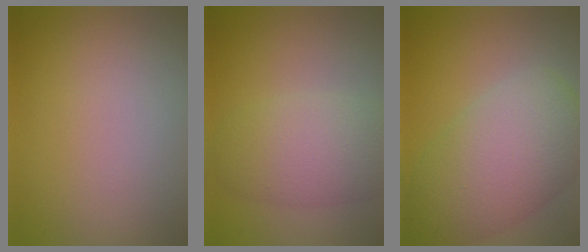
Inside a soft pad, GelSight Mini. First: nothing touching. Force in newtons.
{"total": 5.6, "press": 5.6, "slide": 0.2}
{"total": 9.2, "press": 9.2, "slide": 0.2}